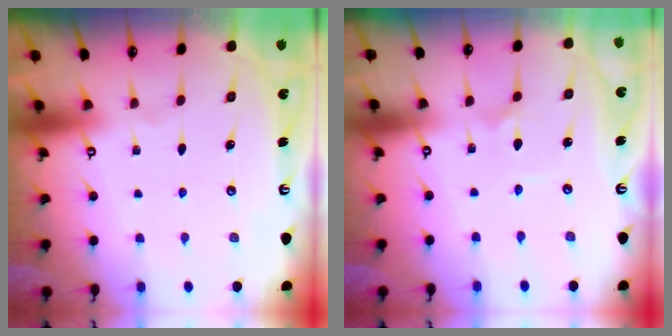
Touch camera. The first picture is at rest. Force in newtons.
{"total": 1.1, "press": 1.0, "slide": 0.2}